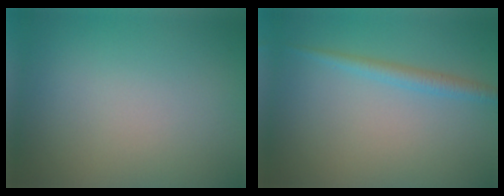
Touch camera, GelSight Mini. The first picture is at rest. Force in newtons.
{"total": 1.9, "press": 1.9, "slide": 0.0}